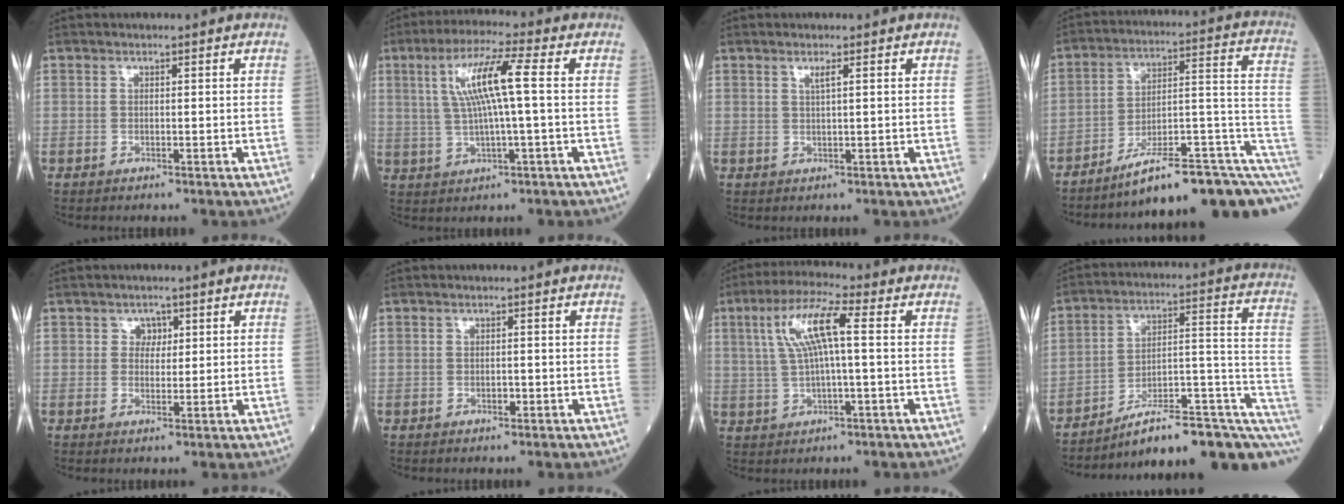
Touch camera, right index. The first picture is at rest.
{"total": 9.2, "force": [1.6, 0.1, 9.1], "torque": [-0.177, 0.014, 0.031]}
{"total": 1.2, "force": [0.6, -0.2, 1.1], "torque": [-0.022, 0.000, 0.010]}
{"total": 17.1, "force": [-9.5, 3.2, 13.9], "torque": [-0.138, 0.059, -0.135]}
{"total": 2.1, "force": [0.8, 1.7, 0.9], "torque": [-0.003, 0.001, 0.009]}
{"total": 0.9, "force": [-0.4, 0.3, 0.7], "torque": [-0.013, -0.001, -0.005]}
{"total": 8.6, "force": [1.8, 1.0, 8.4], "torque": [-0.172, 0.022, 0.035]}
{"total": 19.4, "force": [-12.7, 4.4, 13.9], "torque": [-0.127, 0.060, -0.179]}